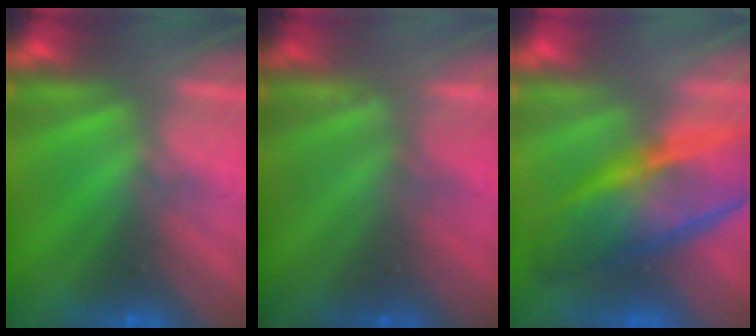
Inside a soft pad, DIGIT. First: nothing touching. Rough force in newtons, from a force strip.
{"total": 2.3}
{"total": 6.9}